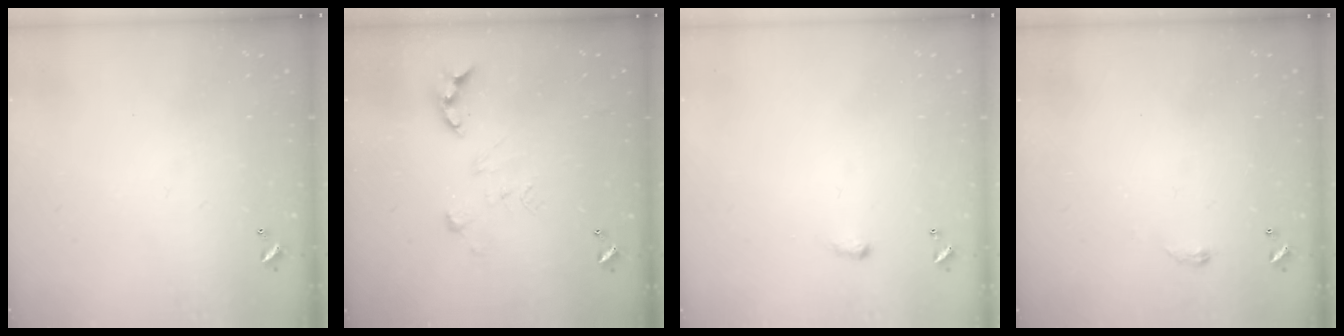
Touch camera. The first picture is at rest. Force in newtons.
{"total": 6.1, "press": 6.1, "slide": 0.9}
{"total": 1.6, "press": 1.5, "slide": 0.4}
{"total": 2.8, "press": 2.7, "slide": 0.5}